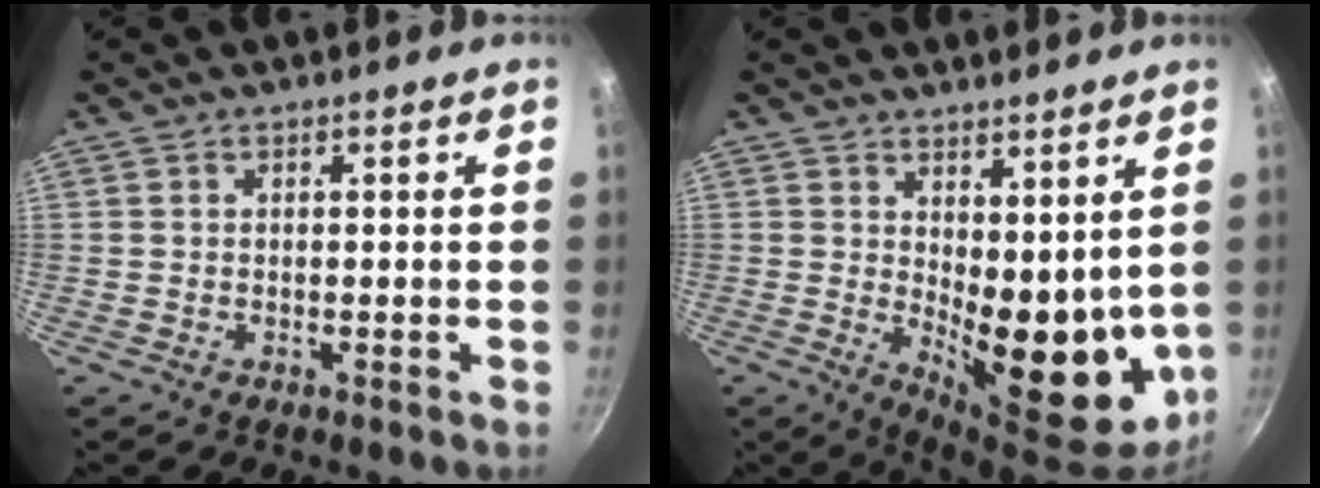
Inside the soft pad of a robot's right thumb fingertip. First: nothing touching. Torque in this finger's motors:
{"motor_torque": [-0.84, 1.40, 1.49, 0.26, 0.16]}